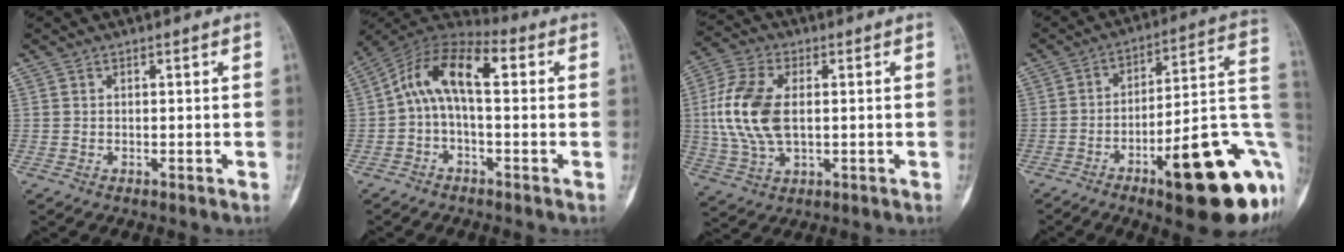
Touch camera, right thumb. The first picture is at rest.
{"total": 12.0, "force": [1.1, 5.4, 10.7], "torque": [-0.186, 0.046, 0.005]}
{"total": 13.6, "force": [0.9, 7.8, 11.1], "torque": [-0.238, 0.006, 0.018]}
{"total": 25.8, "force": [-8.5, 6.6, 23.5], "torque": [-0.252, 0.035, -0.111]}